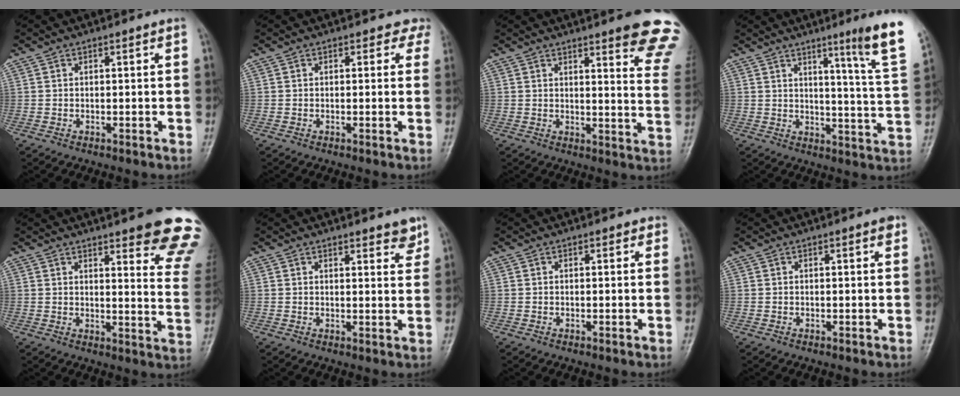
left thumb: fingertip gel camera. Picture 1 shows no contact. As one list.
[{"total": 2.7, "force": [2.0, 1.8, 0.3], "torque": [0.028, -0.009, 0.000]}, {"total": 15.2, "force": [11.2, 2.4, 10.0], "torque": [-0.090, -0.067, 0.118]}, {"total": 13.2, "force": [7.8, -0.4, 10.7], "torque": [-0.137, -0.055, 0.102]}, {"total": 19.9, "force": [15.1, 3.9, 12.3], "torque": [-0.125, -0.090, 0.165]}, {"total": 3.9, "force": [3.1, 1.2, 2.1], "torque": [-0.007, -0.020, 0.039]}, {"total": 0.8, "force": [0.5, 0.6, 0.2], "torque": [0.006, -0.001, 0.000]}, {"total": 0.9, "force": [0.5, 0.2, 0.7], "torque": [-0.009, 0.000, 0.004]}]